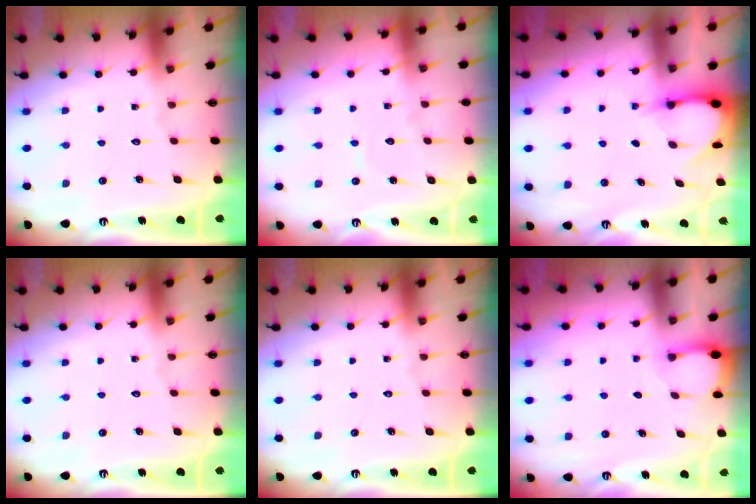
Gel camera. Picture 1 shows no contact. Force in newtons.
{"total": 3.7, "press": 3.7, "slide": 0.5}
{"total": 3.3, "press": 3.3, "slide": 0.4}
{"total": 0.0}
{"total": 0.0}
{"total": 2.1, "press": 2.1, "slide": 0.3}